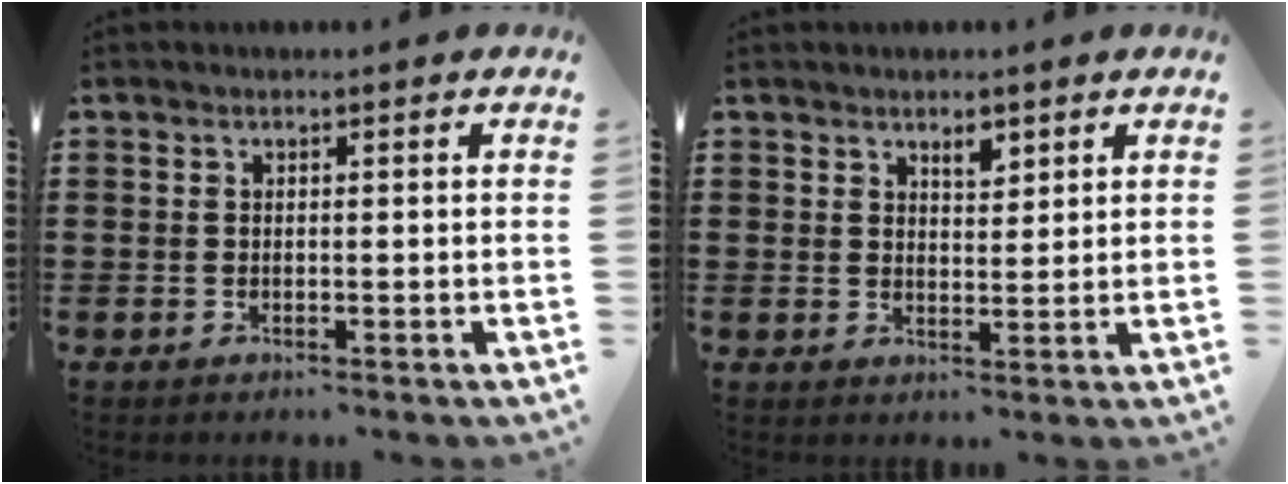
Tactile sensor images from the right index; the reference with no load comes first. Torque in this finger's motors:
{"motor_torque": [0.05, -0.01, 0.02, 0.02]}